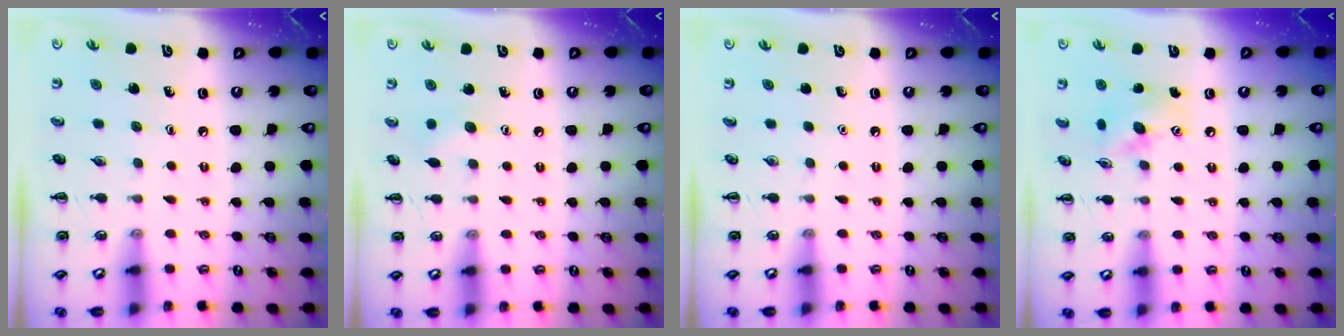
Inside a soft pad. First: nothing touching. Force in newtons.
{"total": 4.6, "press": 4.5, "slide": 1.2}
{"total": 0.0}
{"total": 11.0, "press": 10.9, "slide": 1.5}